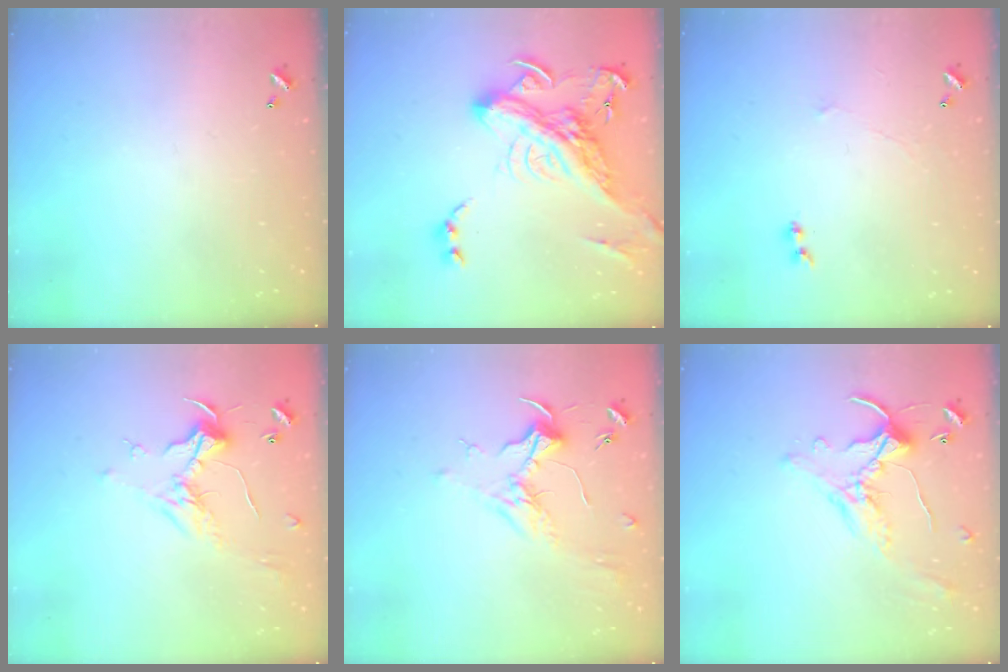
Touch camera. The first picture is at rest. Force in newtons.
{"total": 12.4, "press": 12.2, "slide": 2.4}
{"total": 1.6, "press": 1.3, "slide": 0.9}
{"total": 0.7, "press": 0.2, "slide": 0.7}
{"total": 1.8, "press": 1.7, "slide": 0.6}
{"total": 1.6, "press": 1.2, "slide": 1.0}